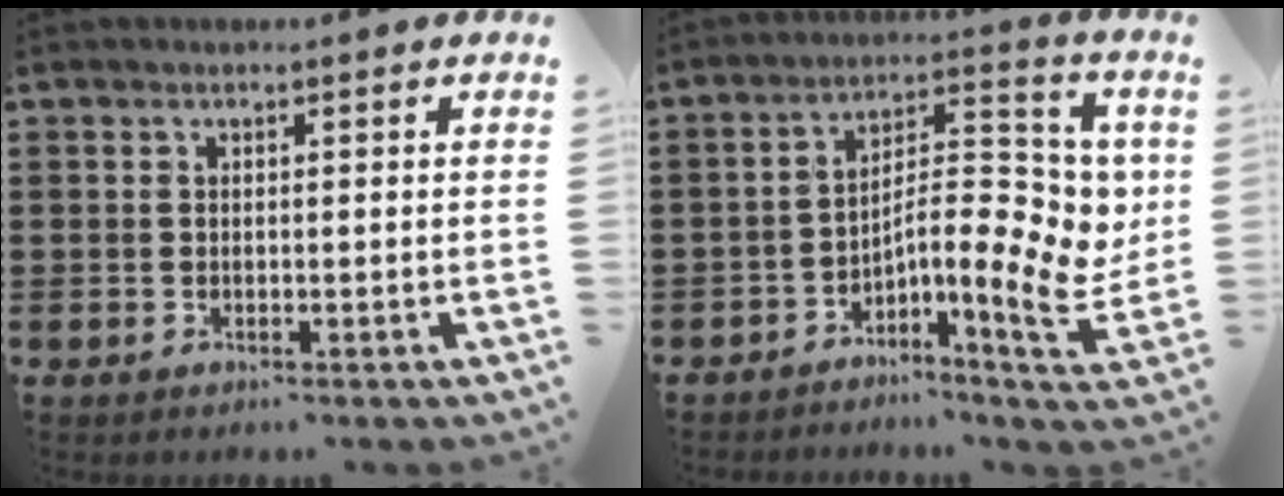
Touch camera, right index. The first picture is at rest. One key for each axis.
{"total": 11.0, "fx": -0.6, "fy": 3.6, "fz": 10.4, "tx": -0.150, "ty": -0.030, "tz": -0.018}